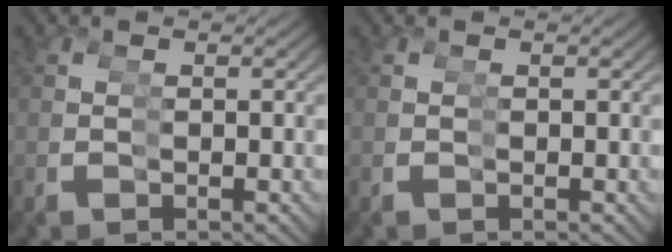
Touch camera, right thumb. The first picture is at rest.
{"total": 0.0}